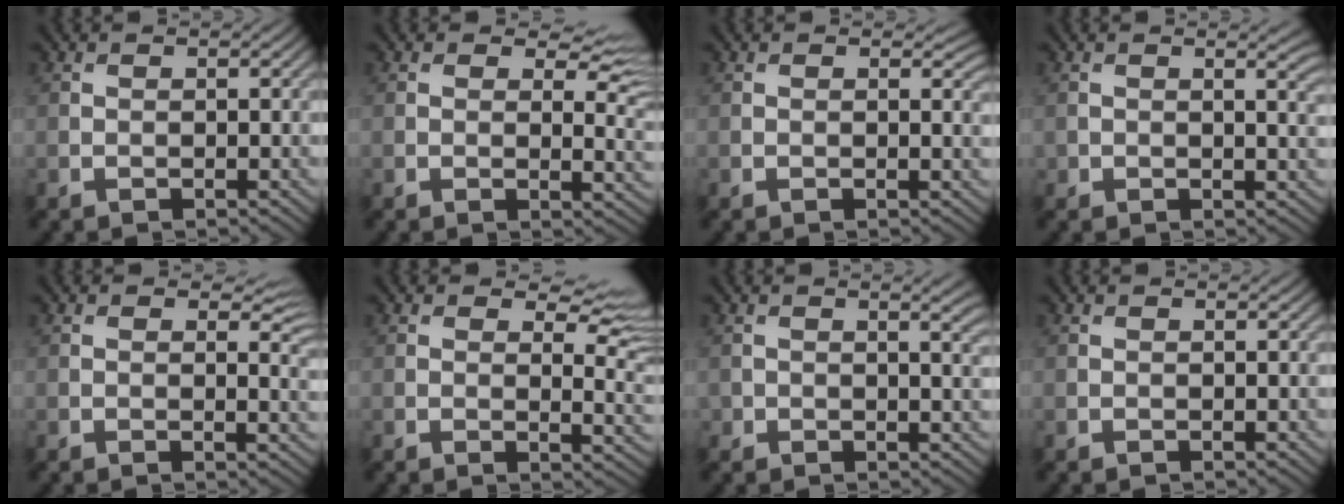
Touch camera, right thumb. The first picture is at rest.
{"total": 5.8, "force": [3.1, 2.6, 4.2], "torque": [-0.051, -0.004, 0.042]}
{"total": 1.0, "force": [0.3, 0.4, 0.9], "torque": [-0.010, -0.005, 0.003]}
{"total": 2.4, "force": [1.1, 0.9, 1.9], "torque": [-0.029, -0.007, 0.018]}
{"total": 3.3, "force": [1.2, 1.6, 2.5], "torque": [-0.033, -0.009, 0.016]}
{"total": 6.7, "force": [3.8, 2.9, 4.7], "torque": [-0.061, -0.002, 0.053]}
{"total": 2.3, "force": [1.1, 0.9, 1.9], "torque": [-0.028, -0.006, 0.016]}
{"total": 0.0}